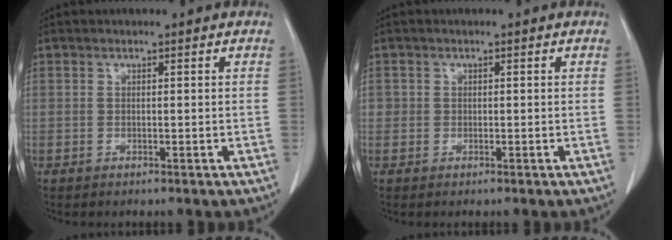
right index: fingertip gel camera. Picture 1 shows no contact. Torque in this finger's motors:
{"motor_torque": [0.09, -0.05, 0.04, 0.01]}